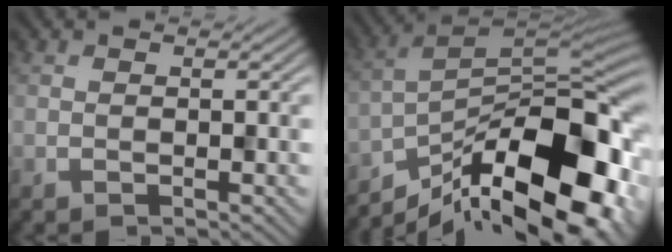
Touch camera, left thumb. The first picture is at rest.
{"total": 17.2, "force": [-9.9, 6.8, 12.2], "torque": [-0.208, -0.017, -0.165]}